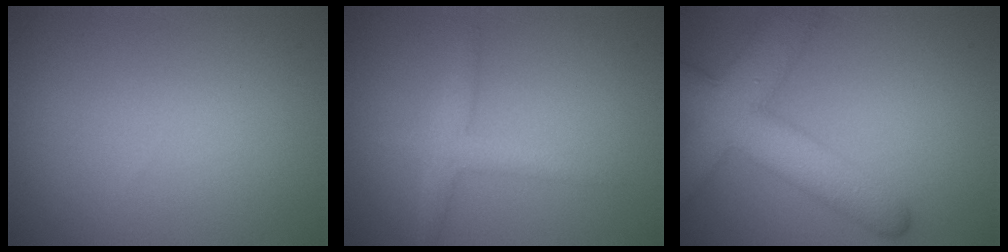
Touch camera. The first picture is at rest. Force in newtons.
{"total": 2.4, "press": 2.4, "slide": 0.1}
{"total": 8.6, "press": 8.6, "slide": 0.4}